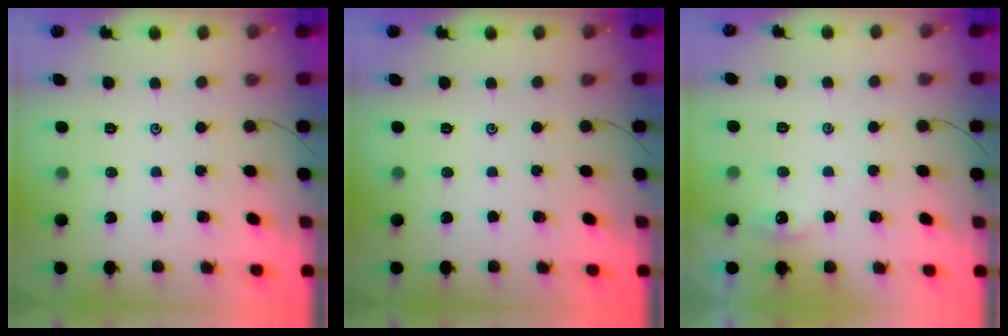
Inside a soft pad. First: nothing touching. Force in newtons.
{"total": 0.0}
{"total": 2.6, "press": 2.6, "slide": 0.3}